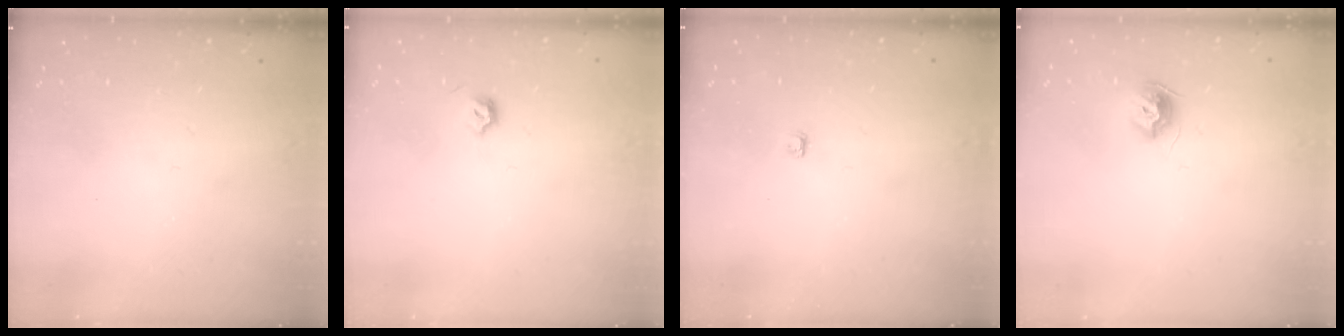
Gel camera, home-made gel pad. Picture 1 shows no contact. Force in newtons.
{"total": 4.0, "press": 3.9, "slide": 0.7}
{"total": 2.8, "press": 2.8, "slide": 0.4}
{"total": 8.1, "press": 8.1, "slide": 0.1}